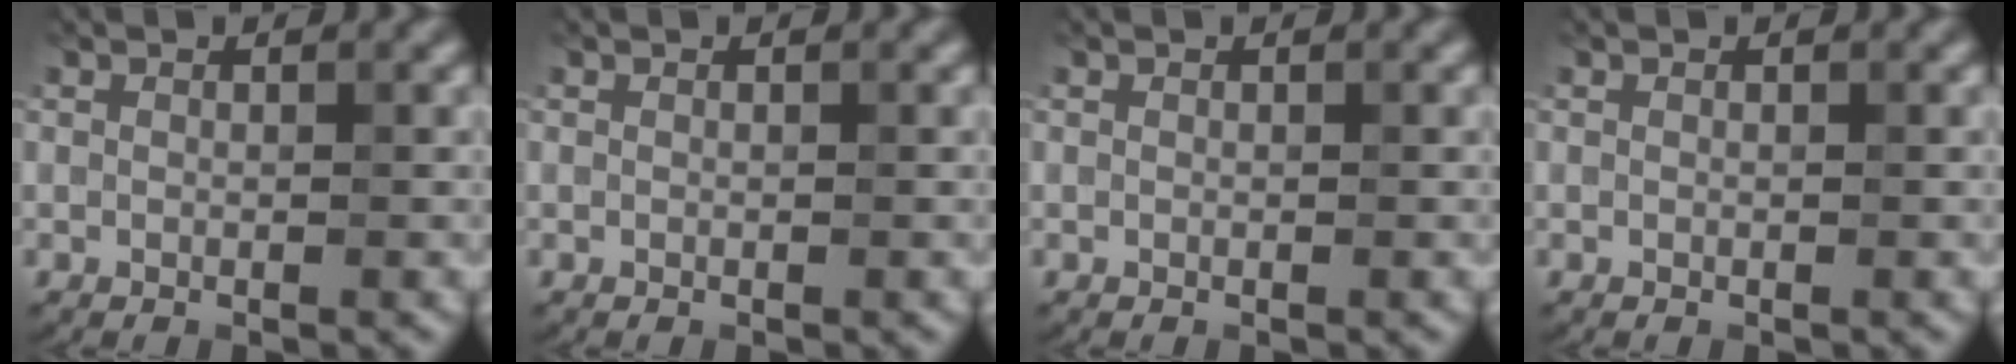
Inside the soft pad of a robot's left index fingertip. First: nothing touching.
{"total": 0.0}
{"total": 0.0}
{"total": 0.0}